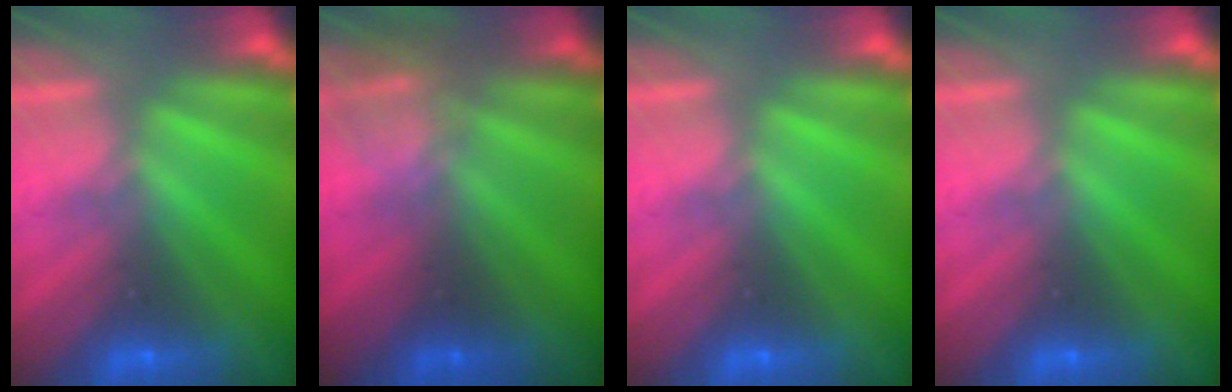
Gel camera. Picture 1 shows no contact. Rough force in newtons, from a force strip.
{"total": 2.4}
{"total": 0.0}
{"total": 0.0}